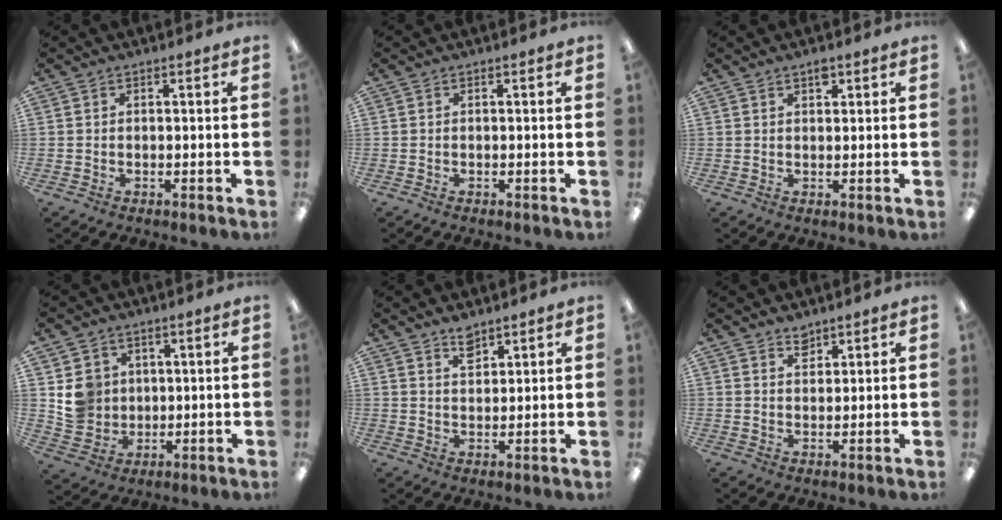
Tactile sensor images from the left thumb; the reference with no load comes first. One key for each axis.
{"total": 0.0}
{"total": 2.0, "fx": 1.5, "fy": 1.0, "fz": 0.9, "tx": -0.004, "ty": -0.007, "tz": 0.023}
{"total": 7.8, "fx": 2.1, "fy": 7.3, "fz": 1.5, "tx": -0.023, "ty": 0.000, "tz": 0.047}
{"total": 4.1, "fx": 3.4, "fy": 1.8, "fz": 1.4, "tx": -0.010, "ty": -0.022, "tz": 0.059}
{"total": 2.9, "fx": 2.6, "fy": 1.3, "fz": 0.5, "tx": 0.003, "ty": -0.017, "tz": 0.046}